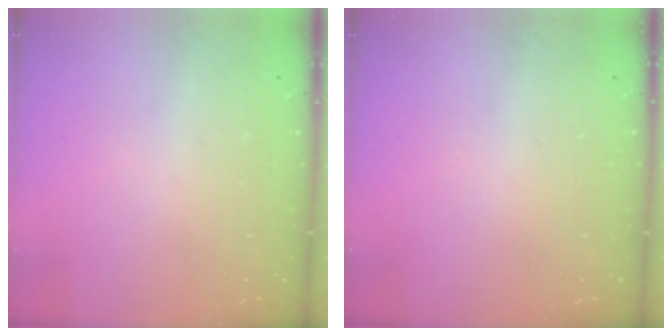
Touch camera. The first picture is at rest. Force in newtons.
{"total": 0.0}